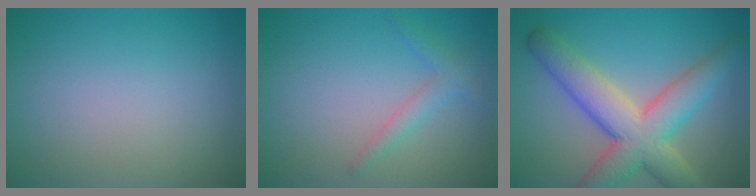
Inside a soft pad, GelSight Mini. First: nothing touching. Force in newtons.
{"total": 1.9, "press": 1.9, "slide": 0.0}
{"total": 8.1, "press": 8.1, "slide": 0.6}